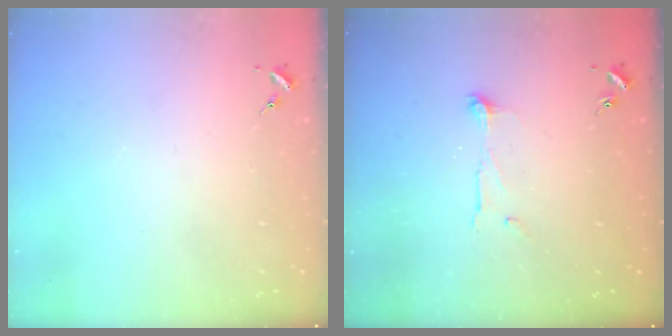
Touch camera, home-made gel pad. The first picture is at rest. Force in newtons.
{"total": 5.8, "press": 5.8, "slide": 0.5}